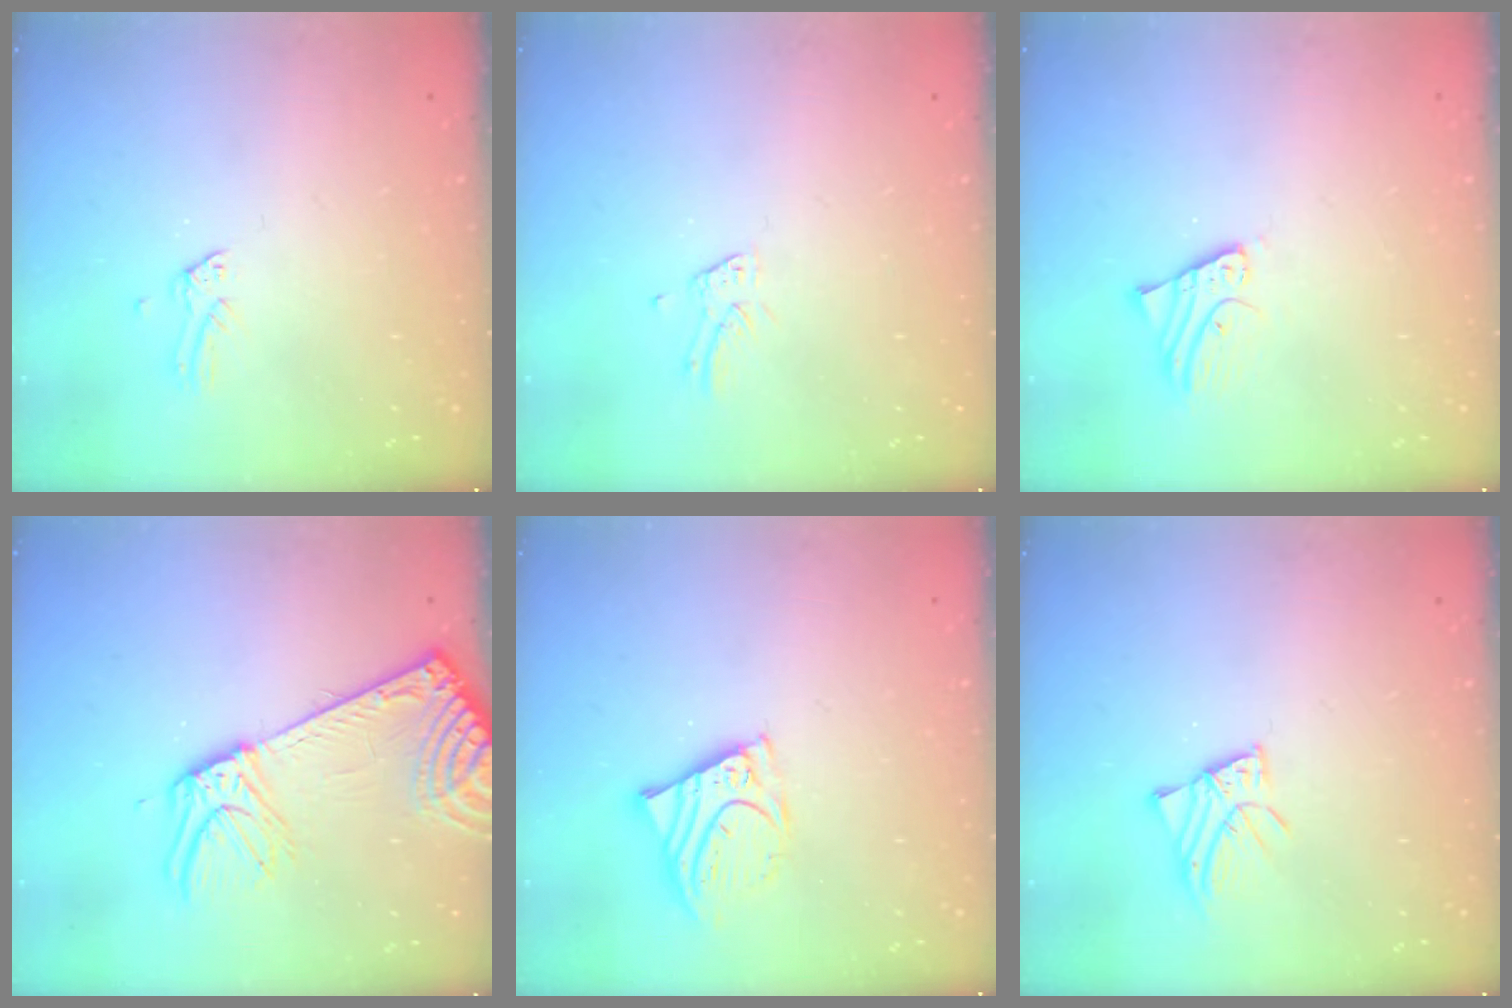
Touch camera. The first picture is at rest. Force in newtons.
{"total": 1.2, "press": 1.2, "slide": 0.1}
{"total": 2.4, "press": 2.4, "slide": 0.1}
{"total": 15.4, "press": 15.0, "slide": 3.8}
{"total": 10.0, "press": 9.9, "slide": 1.2}
{"total": 2.9, "press": 2.9, "slide": 0.2}